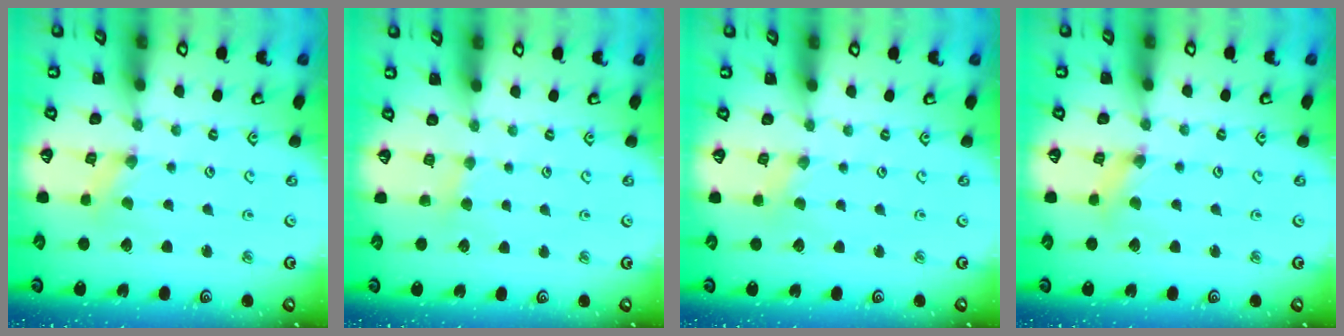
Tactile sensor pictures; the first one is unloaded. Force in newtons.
{"total": 2.4, "press": 2.4, "slide": 0.4}
{"total": 0.0}
{"total": 2.4, "press": 2.3, "slide": 0.4}